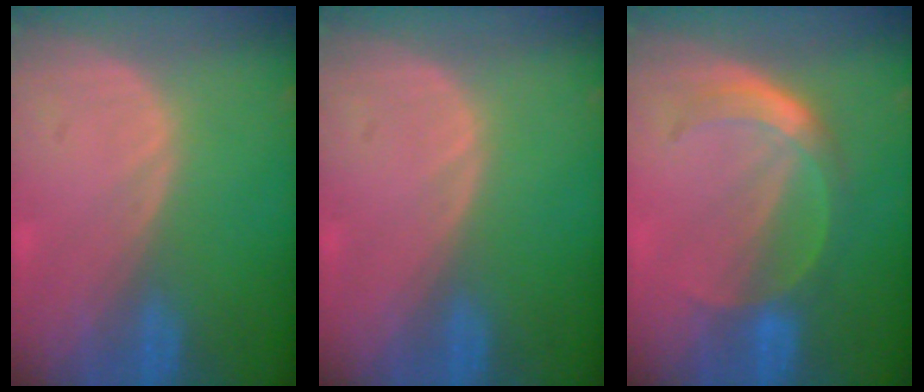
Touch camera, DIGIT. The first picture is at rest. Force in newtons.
{"total": 0.0}
{"total": 6.0, "press": 5.2, "slide": 3.1}